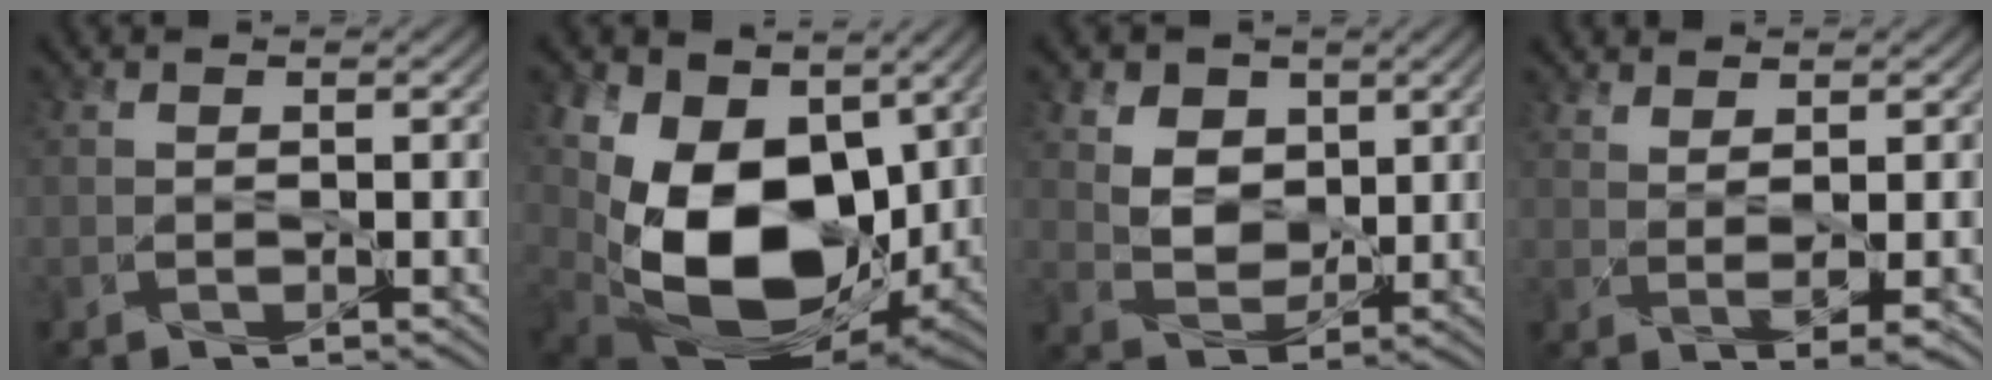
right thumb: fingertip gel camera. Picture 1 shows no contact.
{"total": 17.7, "force": [2.6, 11.8, 12.9], "torque": [-0.265, -0.028, 0.058]}
{"total": 6.4, "force": [2.8, 4.7, 3.3], "torque": [-0.096, -0.013, 0.063]}
{"total": 2.8, "force": [1.3, 0.5, 2.4], "torque": [-0.050, -0.003, 0.031]}